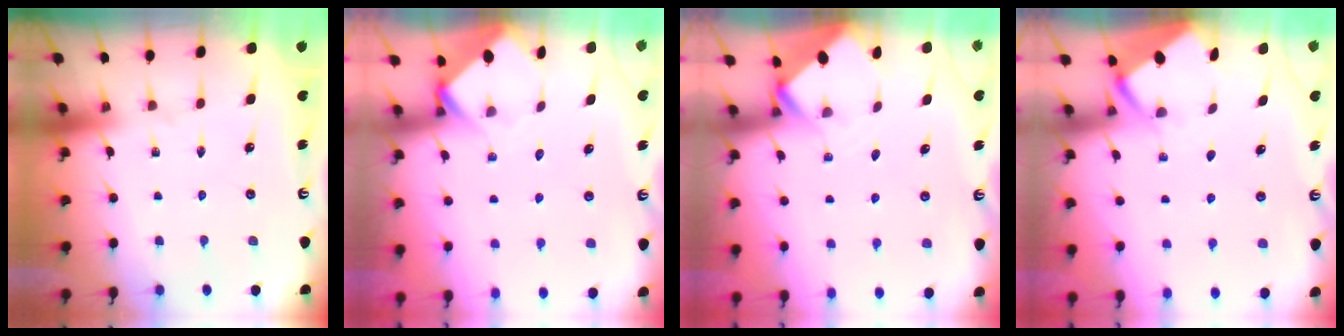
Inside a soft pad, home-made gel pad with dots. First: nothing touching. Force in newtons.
{"total": 3.9, "press": 3.9, "slide": 0.2}
{"total": 2.6, "press": 2.6, "slide": 0.2}
{"total": 2.6, "press": 2.6, "slide": 0.3}